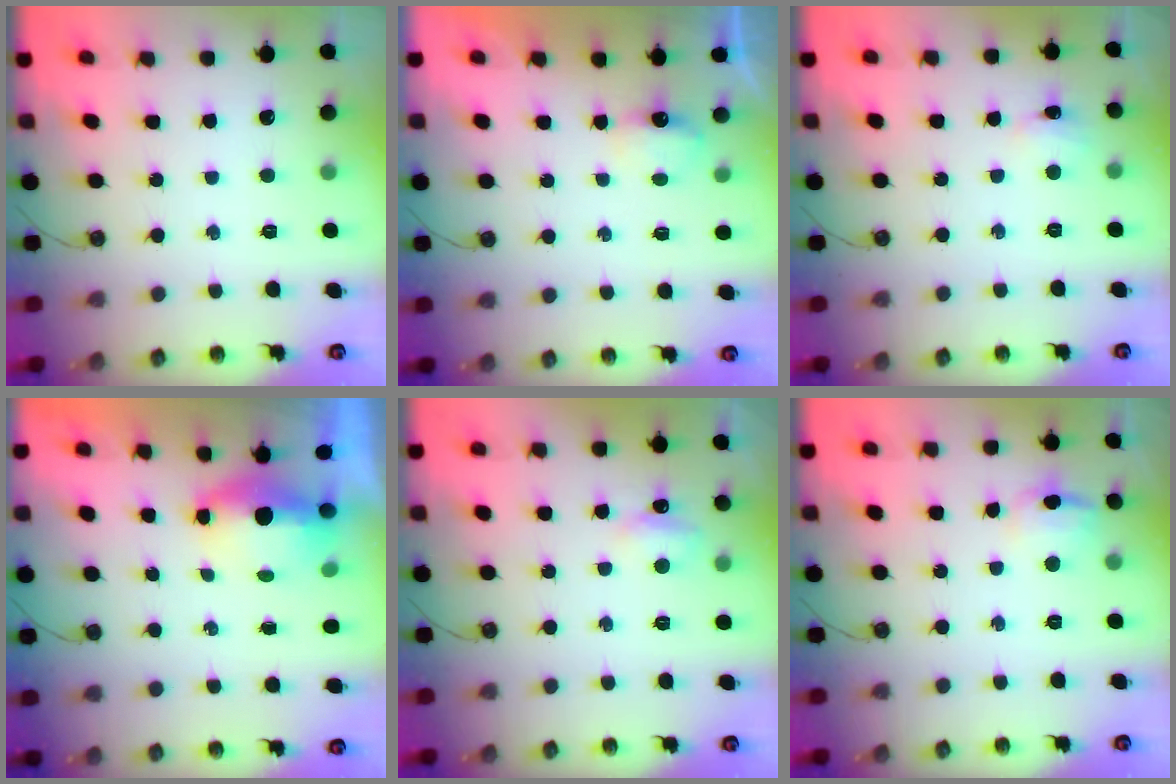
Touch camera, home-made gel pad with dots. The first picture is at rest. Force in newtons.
{"total": 4.3, "press": 4.2, "slide": 0.7}
{"total": 2.9, "press": 2.8, "slide": 0.6}
{"total": 5.5, "press": 5.4, "slide": 0.7}
{"total": 6.0, "press": 5.9, "slide": 1.1}
{"total": 7.7, "press": 7.6, "slide": 1.2}